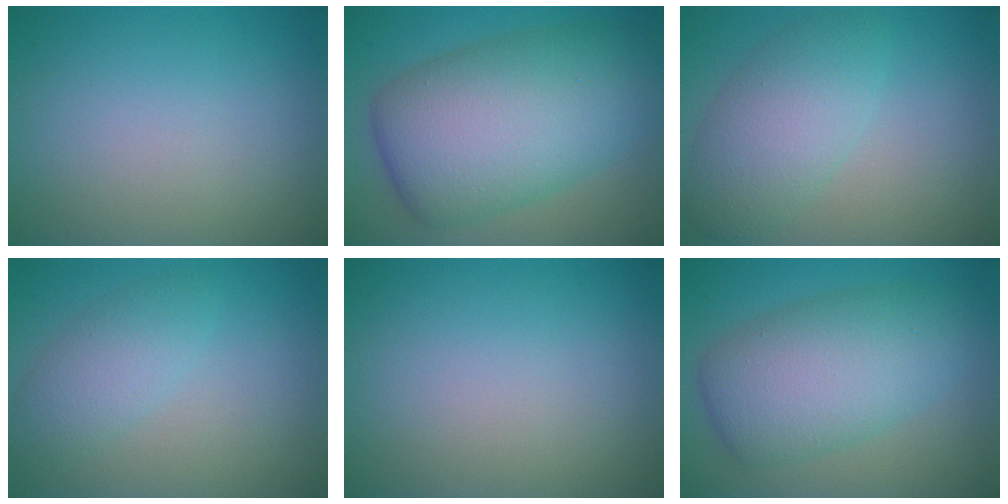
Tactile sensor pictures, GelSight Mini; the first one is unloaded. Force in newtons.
{"total": 11.7, "press": 11.7, "slide": 0.1}
{"total": 4.8, "press": 4.8, "slide": 0.1}
{"total": 2.8, "press": 2.8, "slide": 0.1}
{"total": 0.0}
{"total": 7.4, "press": 7.4, "slide": 0.3}